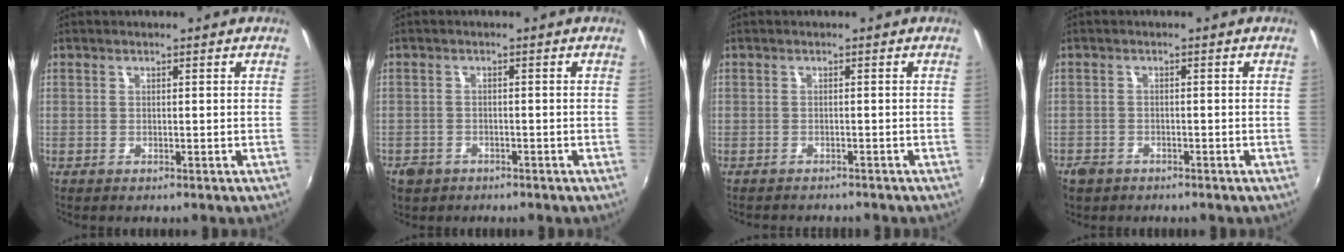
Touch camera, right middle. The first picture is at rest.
{"total": 3.9, "force": [-2.4, 2.9, 1.2], "torque": [-0.039, -0.004, -0.039]}
{"total": 2.6, "force": [-2.4, 0.7, 0.6], "torque": [-0.019, -0.008, -0.038]}
{"total": 3.2, "force": [-2.2, 2.1, 1.0], "torque": [-0.030, -0.004, -0.039]}